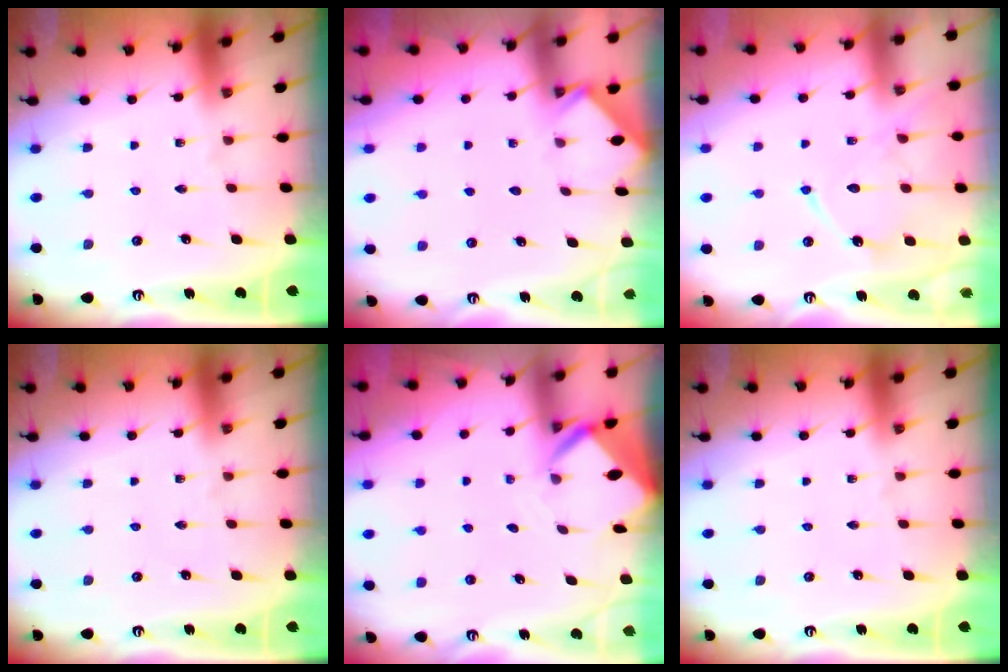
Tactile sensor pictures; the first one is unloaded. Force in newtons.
{"total": 2.5, "press": 2.5, "slide": 0.4}
{"total": 14.2, "press": 14.2, "slide": 1.2}
{"total": 0.0}
{"total": 3.0, "press": 3.0, "slide": 0.1}
{"total": 0.0}